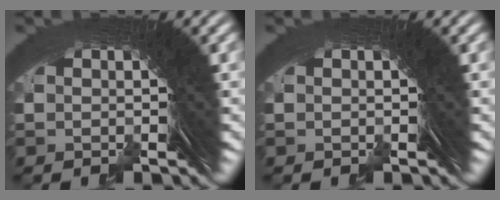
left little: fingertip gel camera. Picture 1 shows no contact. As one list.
[{"total": 0.0}]